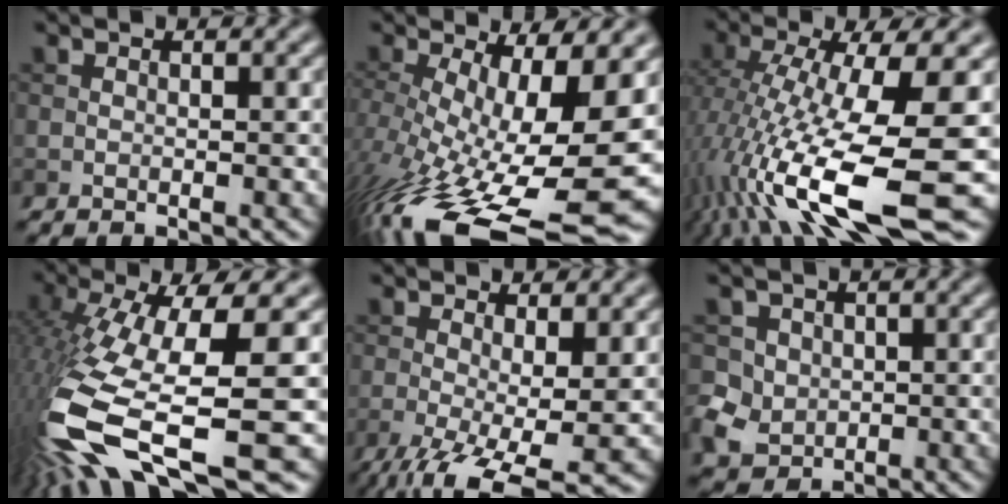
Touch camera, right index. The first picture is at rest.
{"total": 14.2, "force": [-4.1, 4.6, 12.9], "torque": [-0.227, -0.030, -0.059]}
{"total": 14.9, "force": [-4.5, 3.6, 13.8], "torque": [-0.270, -0.014, -0.066]}
{"total": 14.4, "force": [-4.5, 4.2, 13.0], "torque": [-0.278, -0.025, -0.064]}
{"total": 8.1, "force": [-3.1, 2.3, 7.1], "torque": [-0.136, -0.023, -0.049]}
{"total": 4.5, "force": [-0.5, 4.1, 1.7], "torque": [-0.036, 0.001, -0.018]}